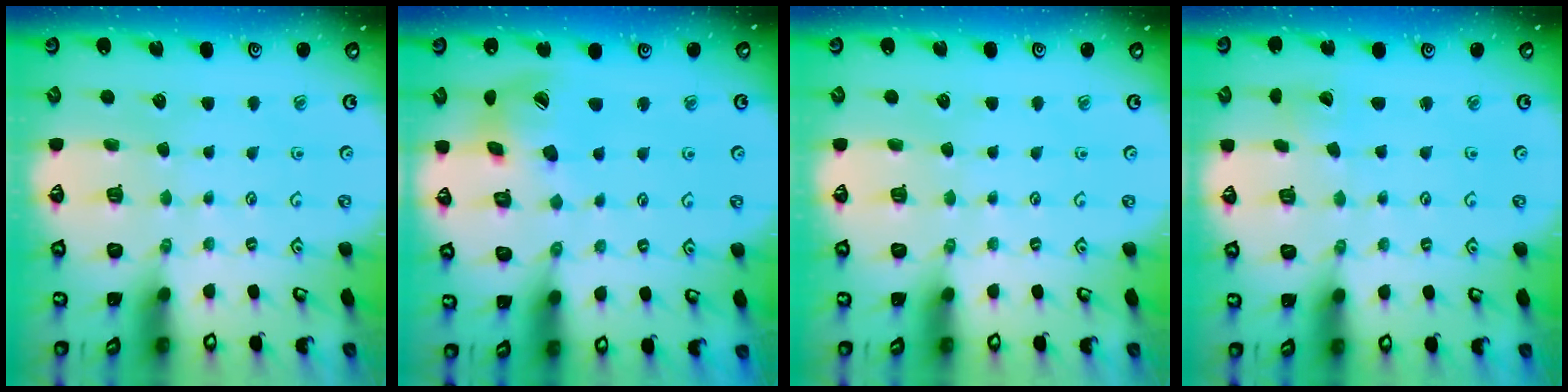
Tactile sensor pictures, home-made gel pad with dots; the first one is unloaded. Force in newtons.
{"total": 13.2, "press": 13.1, "slide": 1.7}
{"total": 0.0}
{"total": 2.6, "press": 2.6, "slide": 0.1}